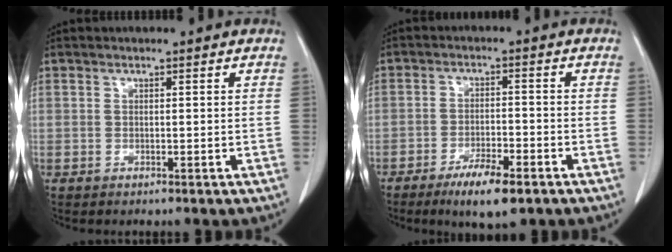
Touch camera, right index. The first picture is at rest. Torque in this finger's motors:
{"motor_torque": [0.47, -0.46, 0.41, 0.10]}